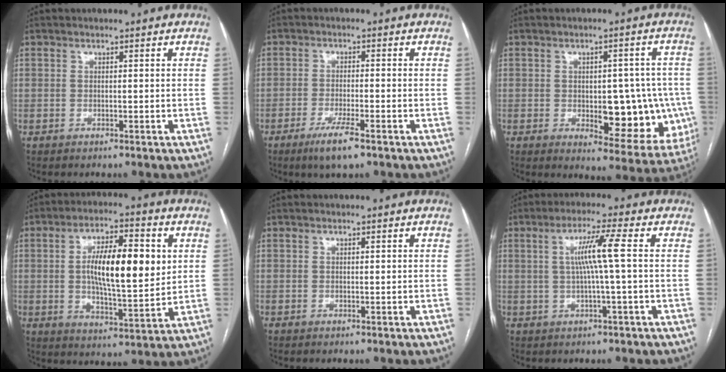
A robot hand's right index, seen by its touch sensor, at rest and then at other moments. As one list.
[{"total": 5.1, "force": [-3.3, 0.6, 3.9], "torque": [-0.077, -0.009, -0.058]}, {"total": 13.3, "force": [-2.0, 6.1, 11.7], "torque": [-0.130, 0.009, -0.007]}, {"total": 14.0, "force": [2.2, 3.9, 13.3], "torque": [-0.230, 0.007, 0.033]}, {"total": 0.0}, {"total": 6.1, "force": [0.7, -1.1, 6.0], "torque": [-0.109, 0.008, 0.018]}]